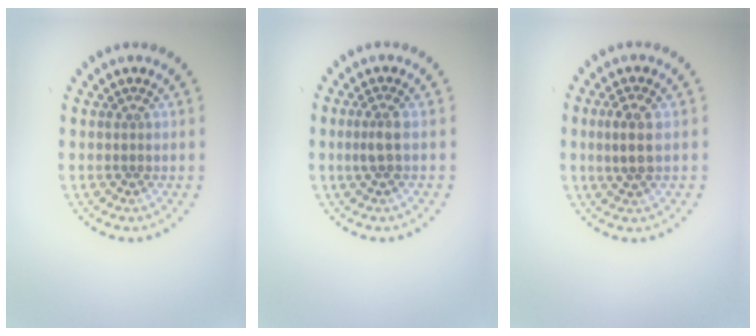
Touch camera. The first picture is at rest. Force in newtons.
{"total": 1.5, "press": 1.4, "slide": 0.7}
{"total": 2.4, "press": 2.3, "slide": 0.6}